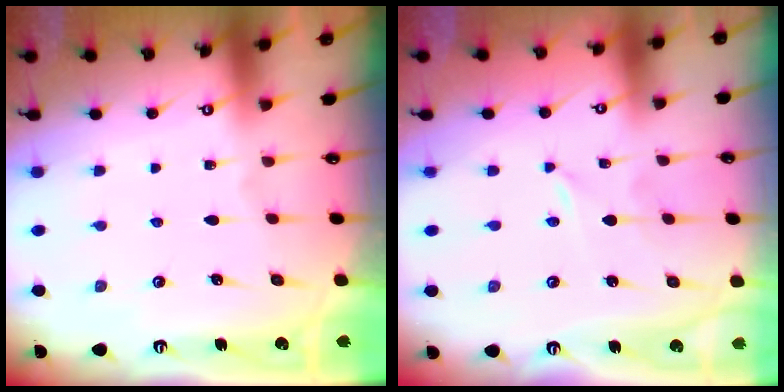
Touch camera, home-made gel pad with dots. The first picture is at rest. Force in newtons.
{"total": 0.0}